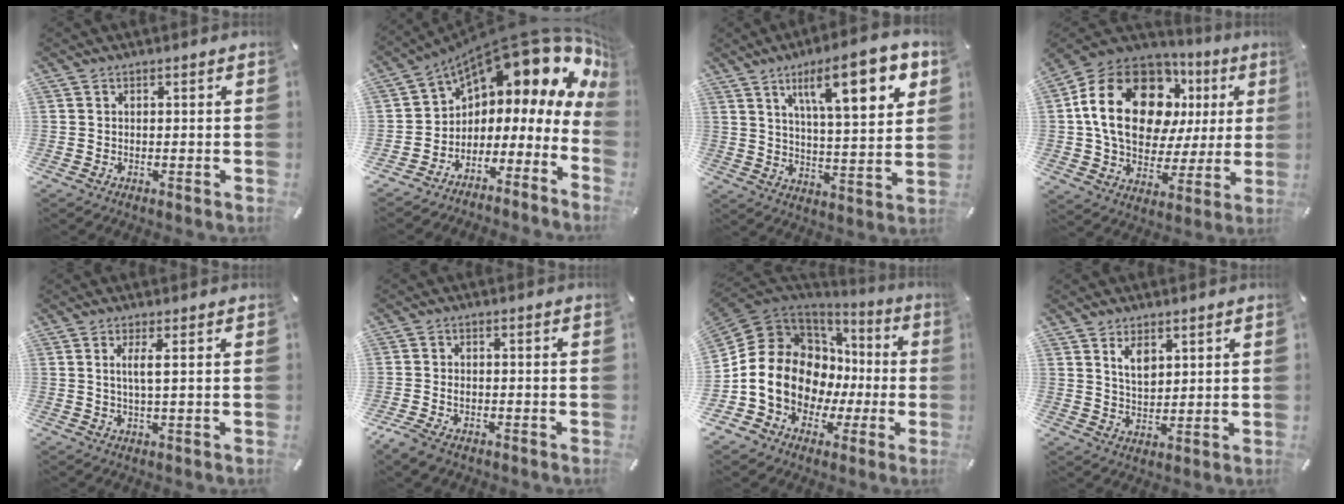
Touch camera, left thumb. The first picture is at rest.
{"total": 16.3, "force": [12.2, 6.3, 8.8], "torque": [-0.125, -0.107, 0.201]}
{"total": 14.9, "force": [6.9, 5.0, 12.3], "torque": [-0.179, -0.017, 0.105]}
{"total": 24.1, "force": [7.1, 16.5, 16.1], "torque": [-0.298, -0.017, 0.122]}
{"total": 3.9, "force": [0.8, 0.4, 3.8], "torque": [-0.076, -0.001, 0.011]}
{"total": 3.3, "force": [-1.5, 2.2, 1.9], "torque": [-0.047, 0.003, -0.030]}
{"total": 16.9, "force": [-0.8, 14.2, 9.1], "torque": [-0.203, -0.020, -0.006]}
{"total": 5.3, "force": [3.2, 3.0, 3.0], "torque": [-0.052, -0.013, 0.055]}